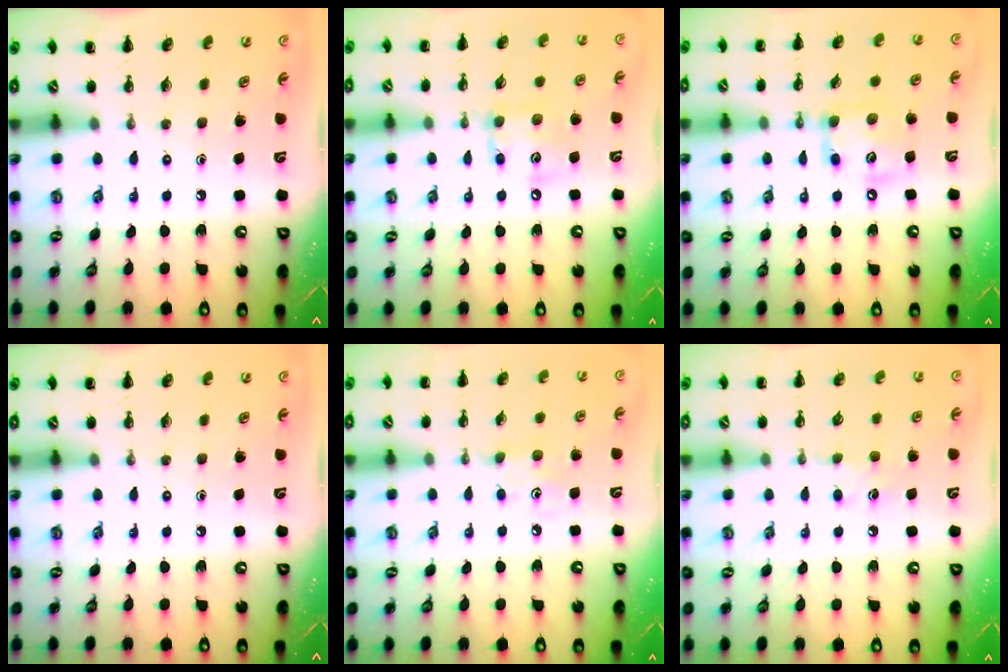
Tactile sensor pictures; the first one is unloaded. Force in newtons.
{"total": 9.7, "press": 9.7, "slide": 1.1}
{"total": 11.9, "press": 11.8, "slide": 1.6}
{"total": 0.0}
{"total": 6.6, "press": 6.3, "slide": 1.8}
{"total": 5.5, "press": 5.2, "slide": 1.7}